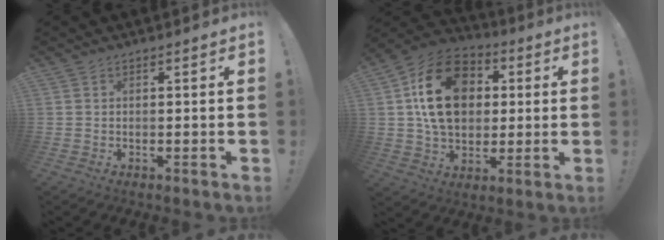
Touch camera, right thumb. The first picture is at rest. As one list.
[{"total": 21.3, "force": [4.1, 15.8, 13.6], "torque": [-0.212, 0.003, 0.074]}]